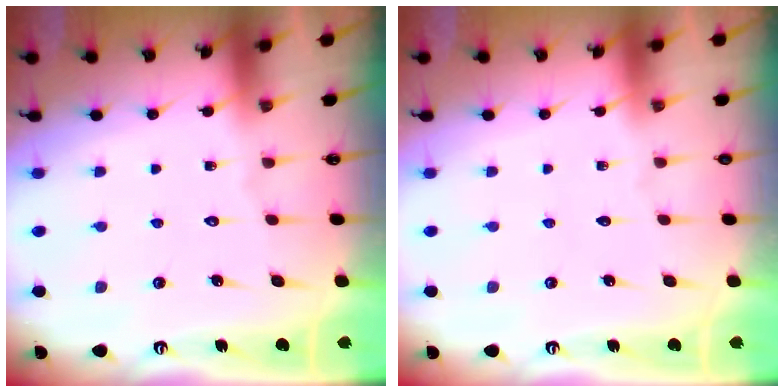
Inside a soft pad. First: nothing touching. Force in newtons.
{"total": 0.0}